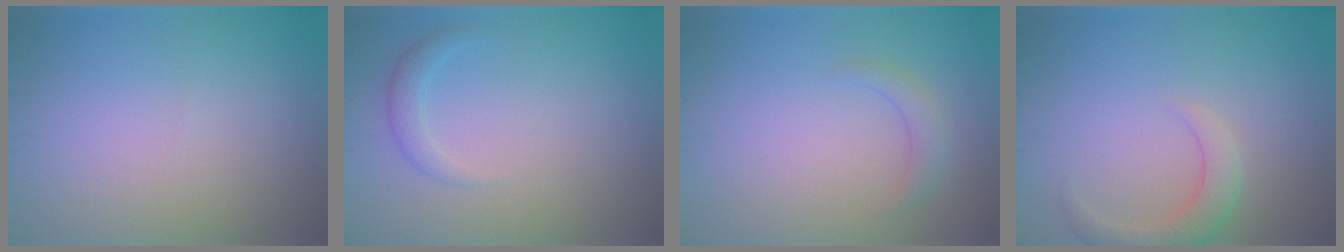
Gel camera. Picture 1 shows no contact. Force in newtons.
{"total": 1.6, "press": 1.6, "slide": 0.1}
{"total": 1.5, "press": 1.5, "slide": 0.1}
{"total": 3.0, "press": 3.0, "slide": 0.3}